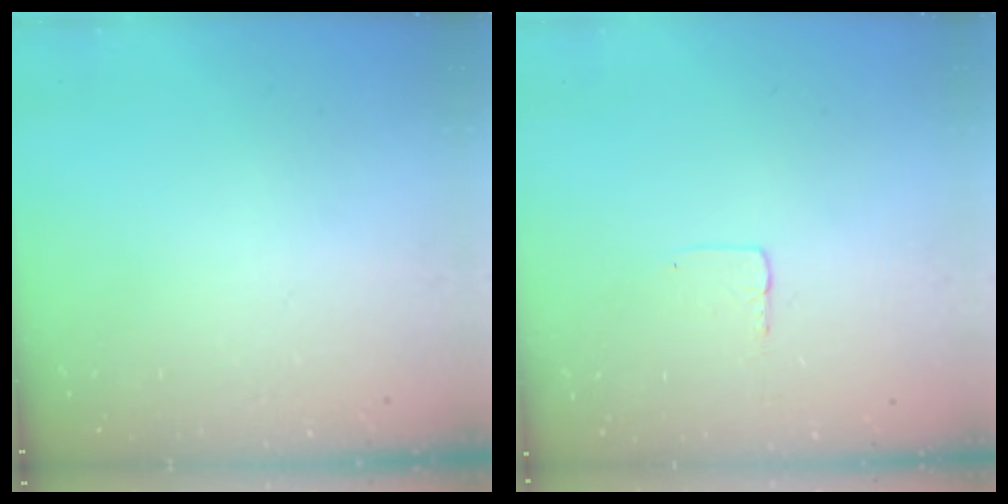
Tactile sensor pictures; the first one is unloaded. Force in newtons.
{"total": 2.7, "press": 2.7, "slide": 0.1}